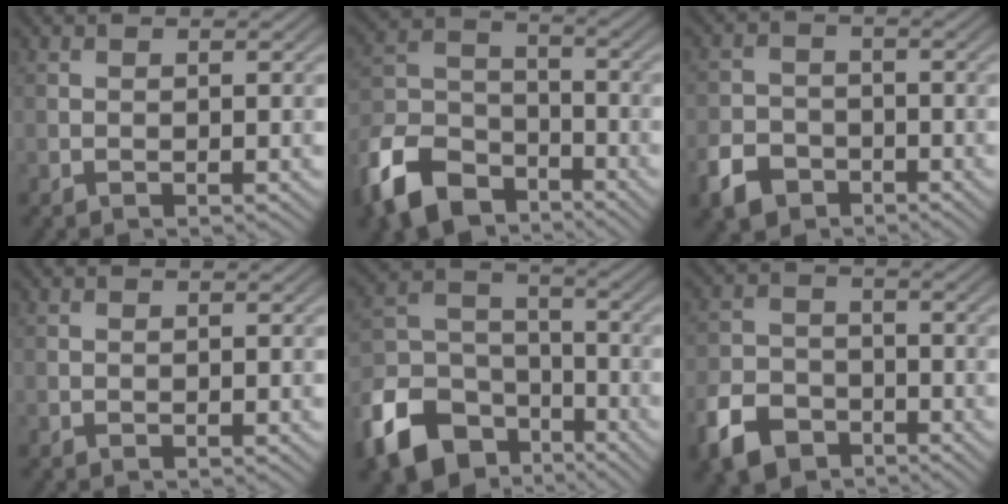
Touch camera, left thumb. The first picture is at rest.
{"total": 12.7, "force": [-8.5, 7.0, 6.3], "torque": [-0.155, -0.017, -0.183]}
{"total": 5.1, "force": [-3.2, 3.4, 2.1], "torque": [-0.049, -0.004, -0.070]}
{"total": 0.0}
{"total": 14.3, "force": [-8.3, 9.4, 6.9], "torque": [-0.189, -0.028, -0.162]}
{"total": 7.1, "force": [-4.5, 4.4, 3.1], "torque": [-0.076, -0.006, -0.101]}